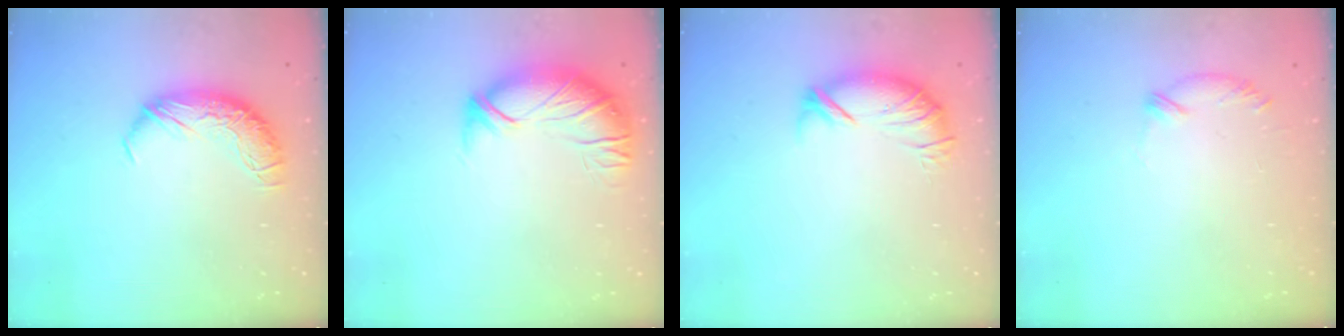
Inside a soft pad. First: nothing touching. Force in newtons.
{"total": 2.8, "press": 1.3, "slide": 2.5}
{"total": 3.8, "press": 3.4, "slide": 1.8}
{"total": 6.3, "press": 6.2, "slide": 0.8}